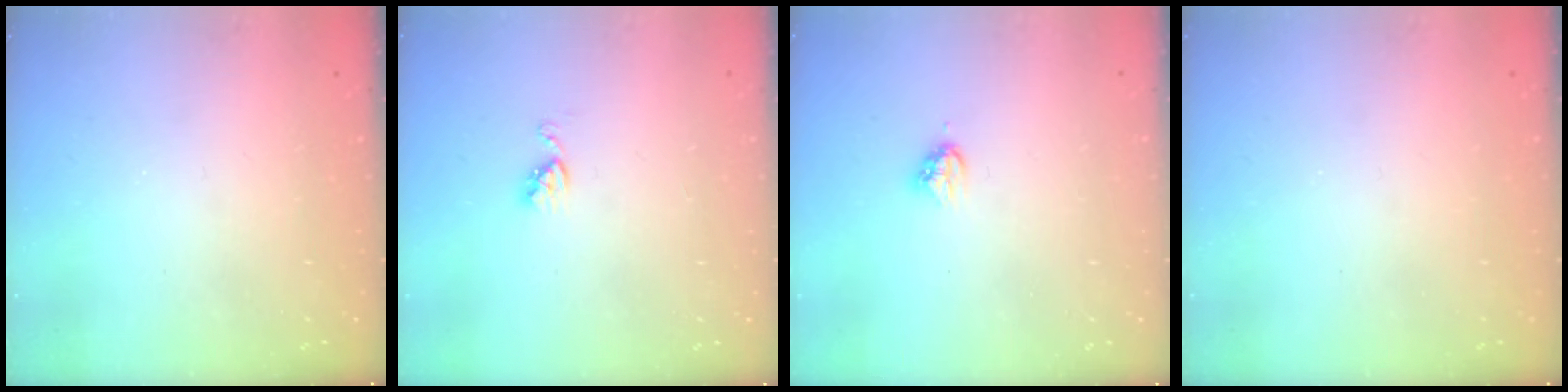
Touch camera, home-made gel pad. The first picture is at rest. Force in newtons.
{"total": 4.4, "press": 4.4, "slide": 0.4}
{"total": 4.0, "press": 4.0, "slide": 0.4}
{"total": 0.0}